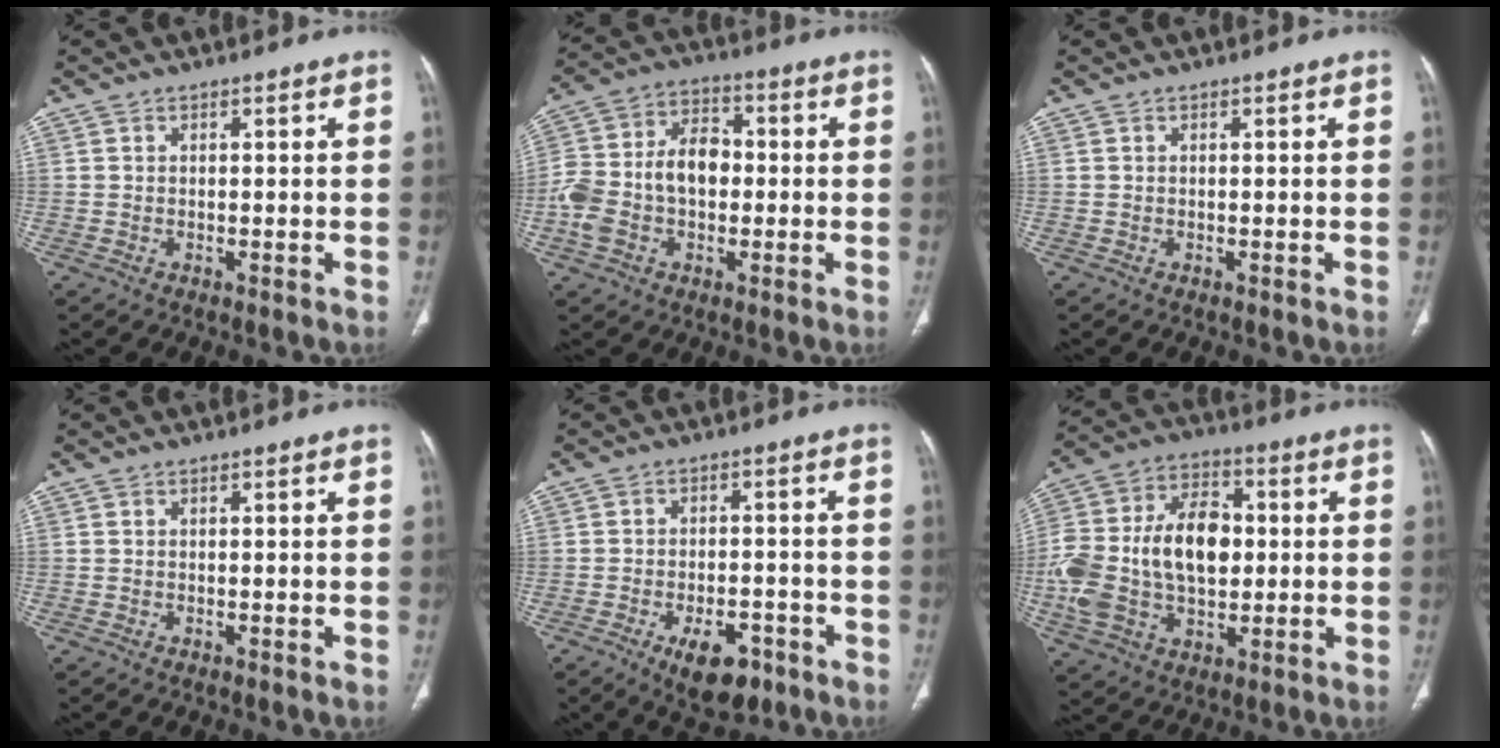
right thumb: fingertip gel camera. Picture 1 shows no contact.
{"total": 14.1, "force": [-1.5, 9.5, 10.2], "torque": [-0.199, 0.042, -0.033]}
{"total": 0.0}
{"total": 0.0}
{"total": 9.0, "force": [-4.9, 4.6, 5.9], "torque": [-0.075, 0.018, -0.067]}
{"total": 21.6, "force": [-0.2, 13.9, 16.5], "torque": [-0.330, 0.021, 0.002]}